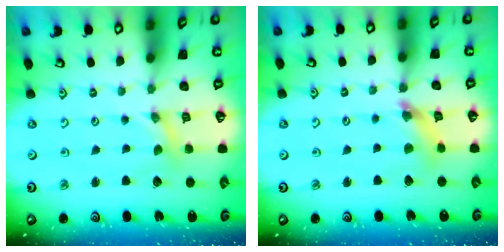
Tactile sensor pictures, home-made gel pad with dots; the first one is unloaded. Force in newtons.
{"total": 7.3, "press": 7.3, "slide": 0.7}